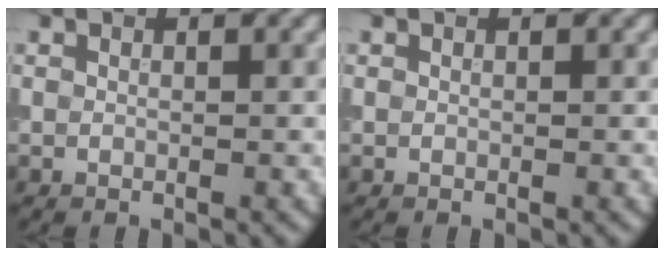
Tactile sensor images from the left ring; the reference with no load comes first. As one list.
[{"total": 0.0}]